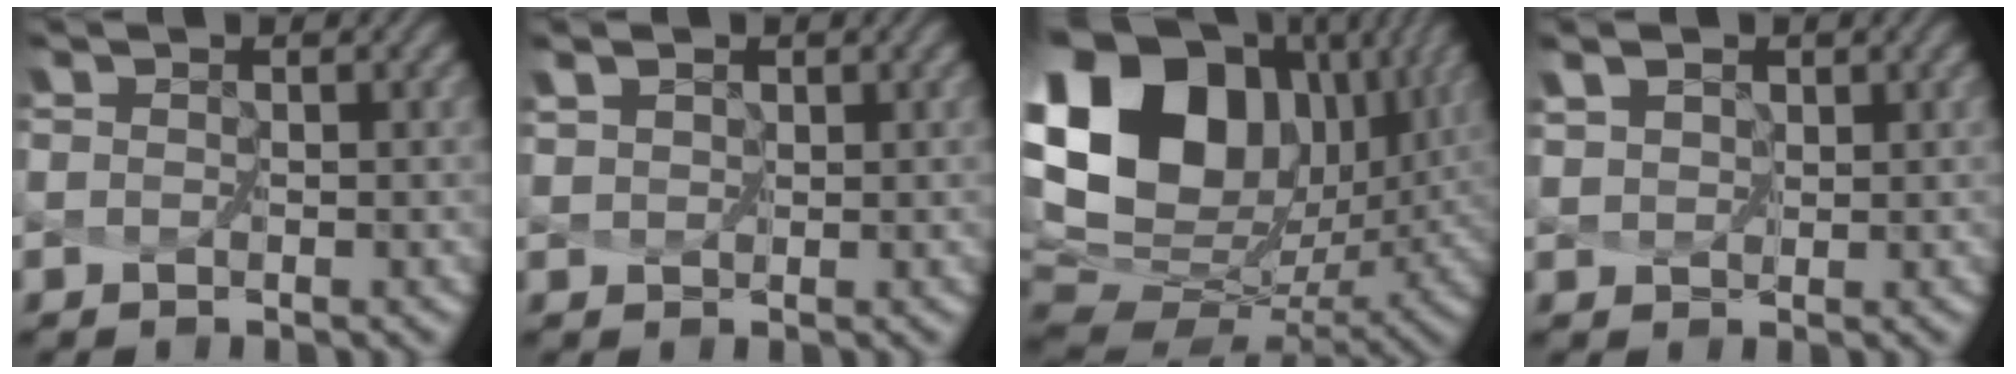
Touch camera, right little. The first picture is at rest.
{"total": 1.6, "force": [1.2, 0.9, 0.6], "torque": [-0.008, 0.009, 0.011]}
{"total": 19.7, "force": [6.3, 13.8, 12.6], "torque": [-0.261, 0.016, 0.142]}
{"total": 3.6, "force": [2.3, 2.1, 1.7], "torque": [-0.038, 0.014, 0.023]}